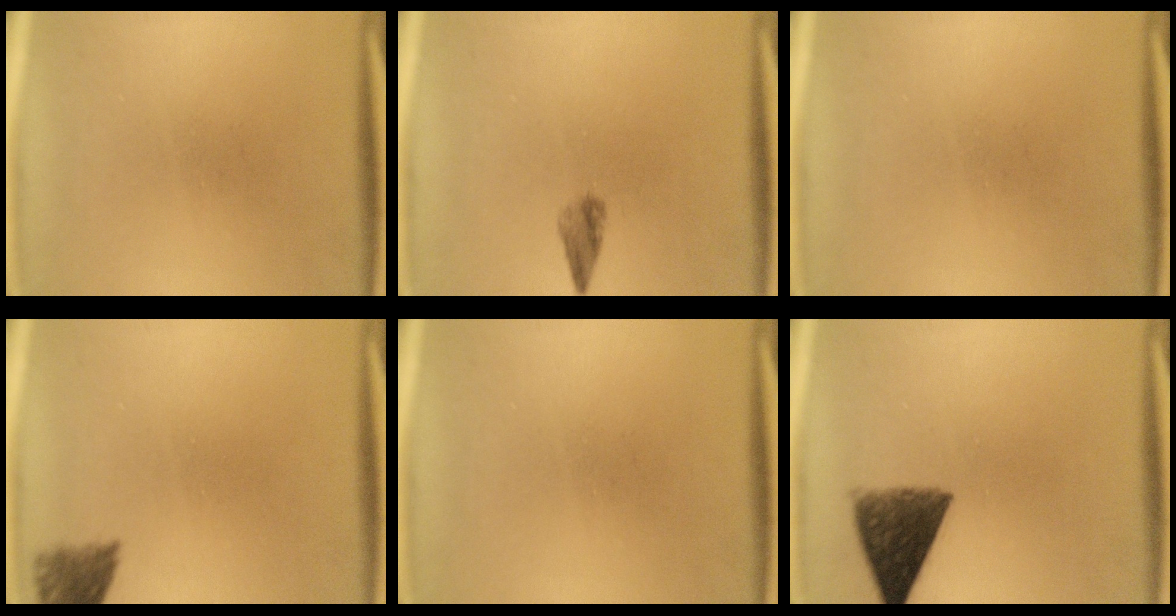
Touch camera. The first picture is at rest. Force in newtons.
{"total": 2.0}
{"total": 0.0}
{"total": 4.0}
{"total": 0.0}
{"total": 8.7}